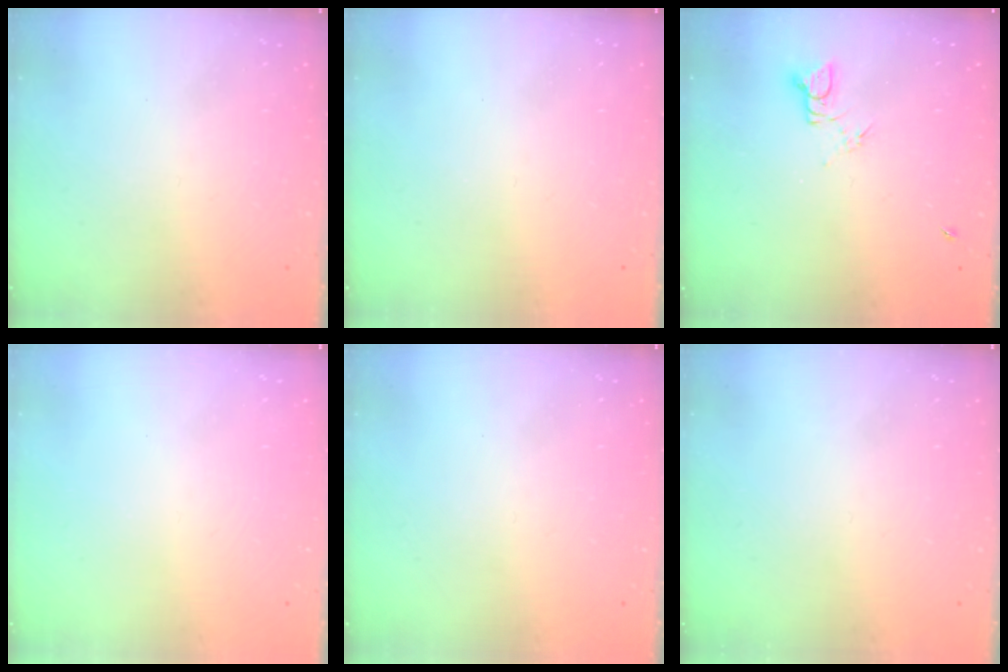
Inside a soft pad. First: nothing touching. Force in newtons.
{"total": 0.0}
{"total": 3.3, "press": 3.3, "slide": 0.2}
{"total": 0.0}
{"total": 0.0}
{"total": 0.0}